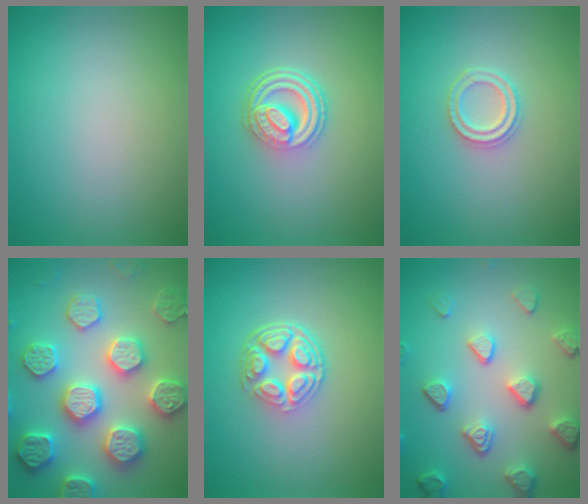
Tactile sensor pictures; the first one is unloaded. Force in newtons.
{"total": 4.9, "press": 3.4, "slide": 3.5}
{"total": 2.2, "press": 2.2, "slide": 0.5}
{"total": 7.9, "press": 7.7, "slide": 1.7}
{"total": 5.0, "press": 3.7, "slide": 3.4}
{"total": 5.0, "press": 3.9, "slide": 3.1}